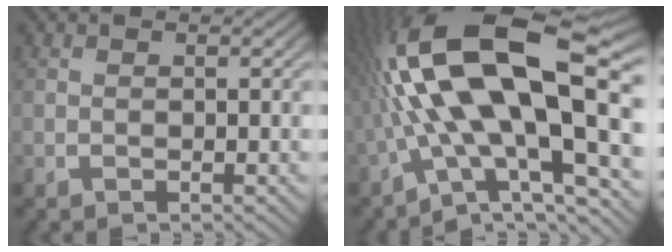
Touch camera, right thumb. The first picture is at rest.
{"total": 15.9, "force": [0.2, 9.2, 13.0], "torque": [-0.270, -0.035, 0.020]}